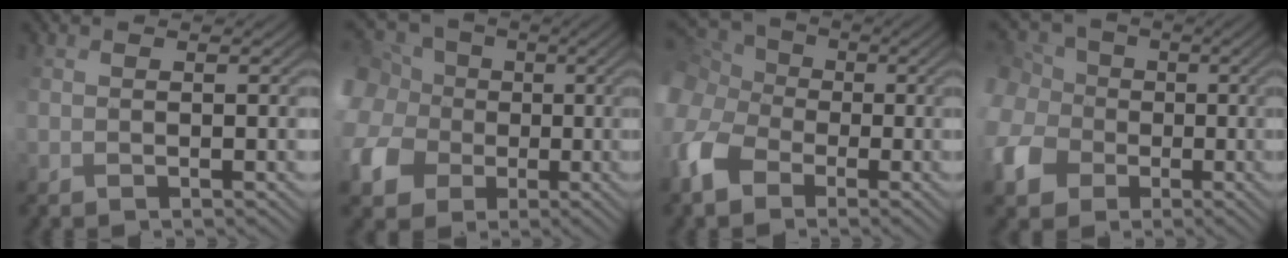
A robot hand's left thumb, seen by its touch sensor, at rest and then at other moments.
{"total": 12.5, "force": [2.3, 10.9, 5.8], "torque": [-0.203, 0.021, 0.030]}
{"total": 12.1, "force": [-2.6, 9.4, 7.2], "torque": [-0.225, -0.031, -0.041]}
{"total": 10.3, "force": [0.1, 9.1, 4.7], "torque": [-0.168, 0.001, -0.003]}